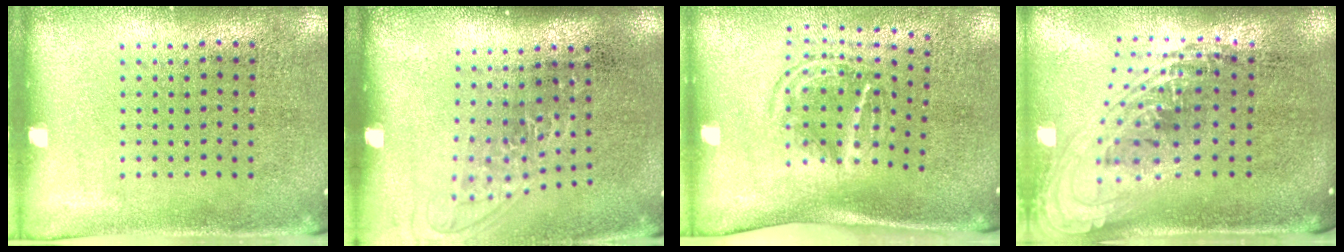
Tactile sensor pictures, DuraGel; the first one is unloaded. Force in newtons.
{"total": 1.3, "press": 1.0, "slide": 0.7}
{"total": 1.8, "press": 1.2, "slide": 1.3}
{"total": 2.3, "press": 1.7, "slide": 1.6}